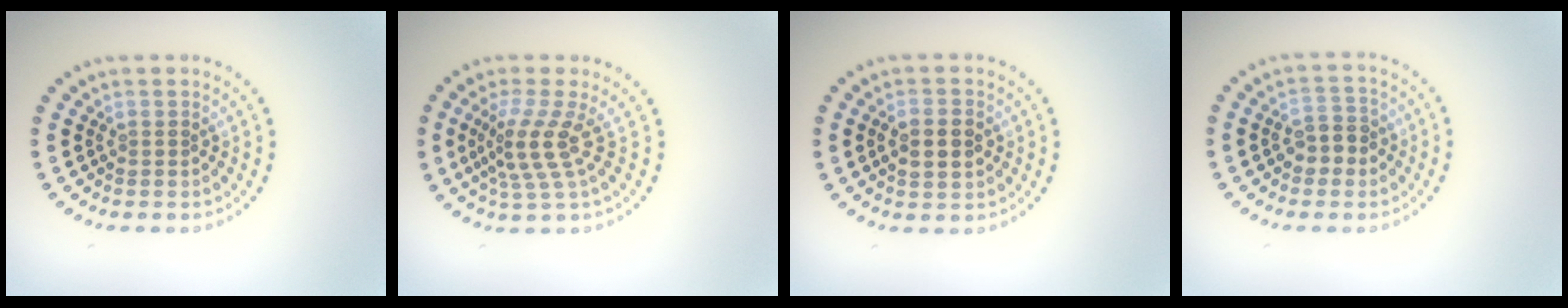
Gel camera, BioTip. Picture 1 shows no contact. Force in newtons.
{"total": 3.7, "press": 2.6, "slide": 2.5}
{"total": 3.0, "press": 3.0, "slide": 0.1}
{"total": 2.7, "press": 2.7, "slide": 0.4}